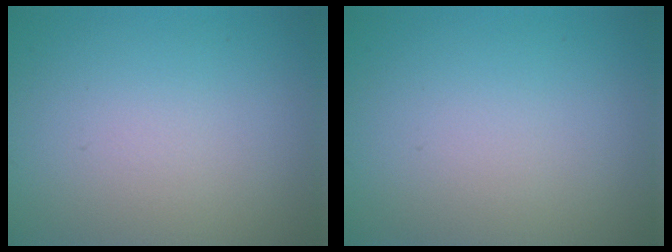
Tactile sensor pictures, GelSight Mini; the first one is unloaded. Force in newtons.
{"total": 0.0}